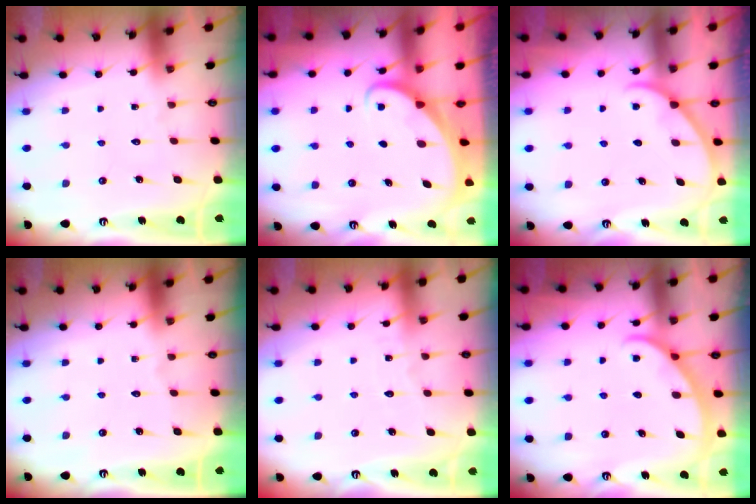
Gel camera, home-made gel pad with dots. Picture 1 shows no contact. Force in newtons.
{"total": 1.6, "press": 1.6, "slide": 0.1}
{"total": 2.0, "press": 2.0, "slide": 0.3}
{"total": 0.0}
{"total": 3.0, "press": 3.0, "slide": 0.3}
{"total": 1.9, "press": 1.9, "slide": 0.2}